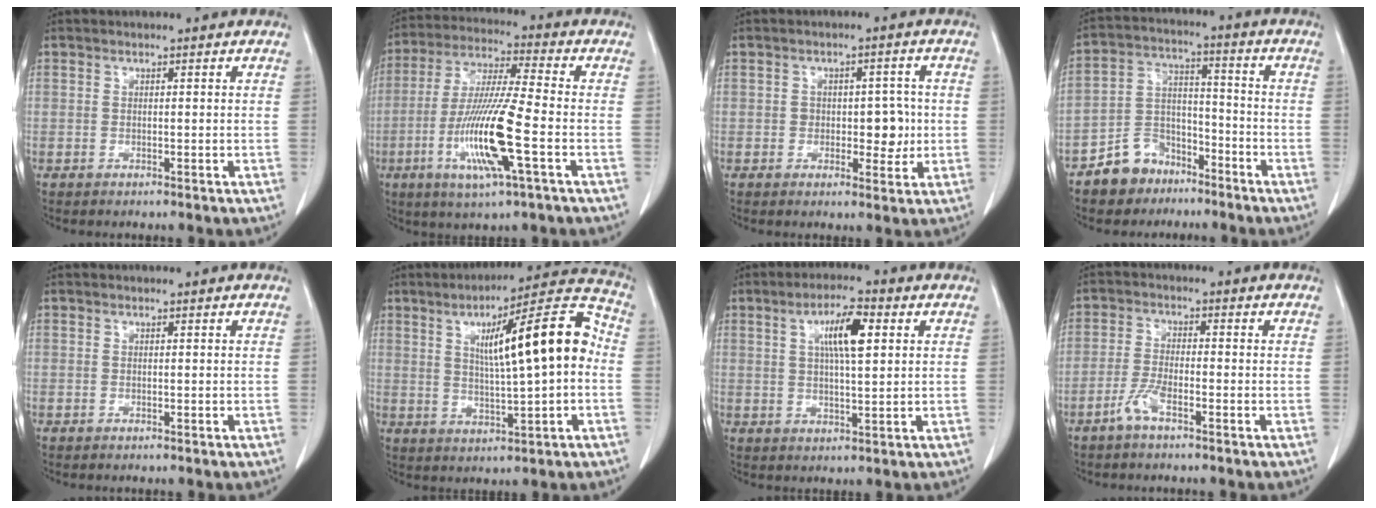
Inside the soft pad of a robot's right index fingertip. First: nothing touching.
{"total": 14.4, "force": [-4.3, 0.4, 13.7], "torque": [-0.281, -0.017, -0.084]}
{"total": 4.8, "force": [-0.4, 2.9, 3.9], "torque": [-0.041, 0.008, -0.001]}
{"total": 8.4, "force": [-6.1, 5.6, 1.5], "torque": [-0.027, 0.023, -0.109]}
{"total": 0.0}
{"total": 14.8, "force": [1.6, 1.8, 14.6], "torque": [-0.216, 0.030, 0.021]}
{"total": 7.3, "force": [2.4, 1.4, 6.8], "torque": [-0.121, 0.008, 0.040]}
{"total": 3.9, "force": [-2.5, 0.6, 3.0], "torque": [-0.066, -0.001, -0.052]}